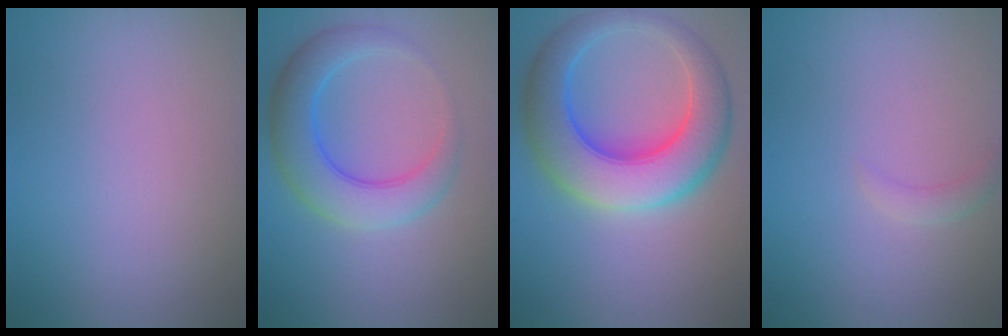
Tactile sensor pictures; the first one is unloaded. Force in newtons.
{"total": 5.8, "press": 5.8, "slide": 0.1}
{"total": 9.6, "press": 9.6, "slide": 0.2}
{"total": 1.1, "press": 1.1, "slide": 0.2}